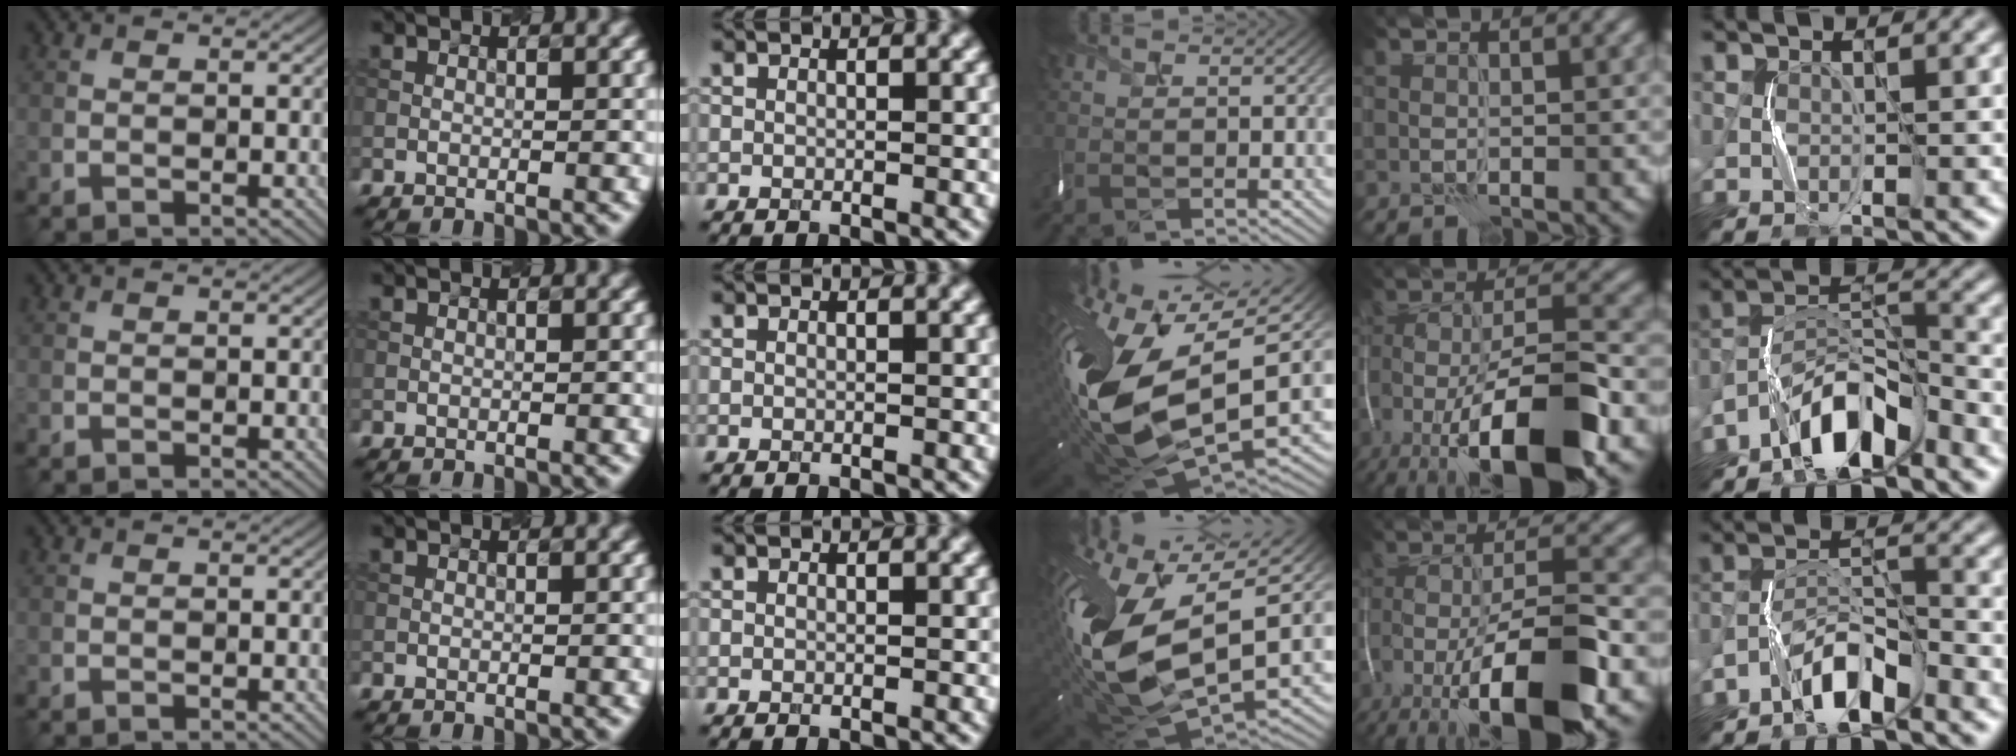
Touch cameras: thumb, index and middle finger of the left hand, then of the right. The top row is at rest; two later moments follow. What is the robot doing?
{"motion": "shake", "object": "box of matches"}